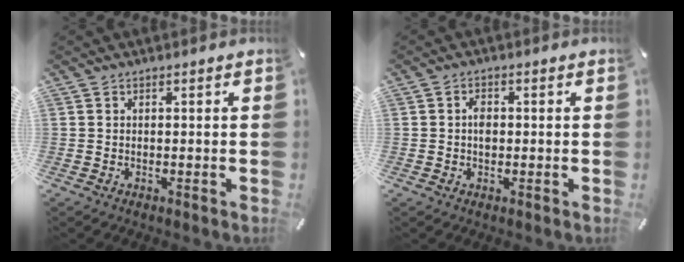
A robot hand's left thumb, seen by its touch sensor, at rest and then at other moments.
{"total": 2.5, "force": [0.0, 1.8, 1.8], "torque": [-0.028, 0.001, -0.004]}